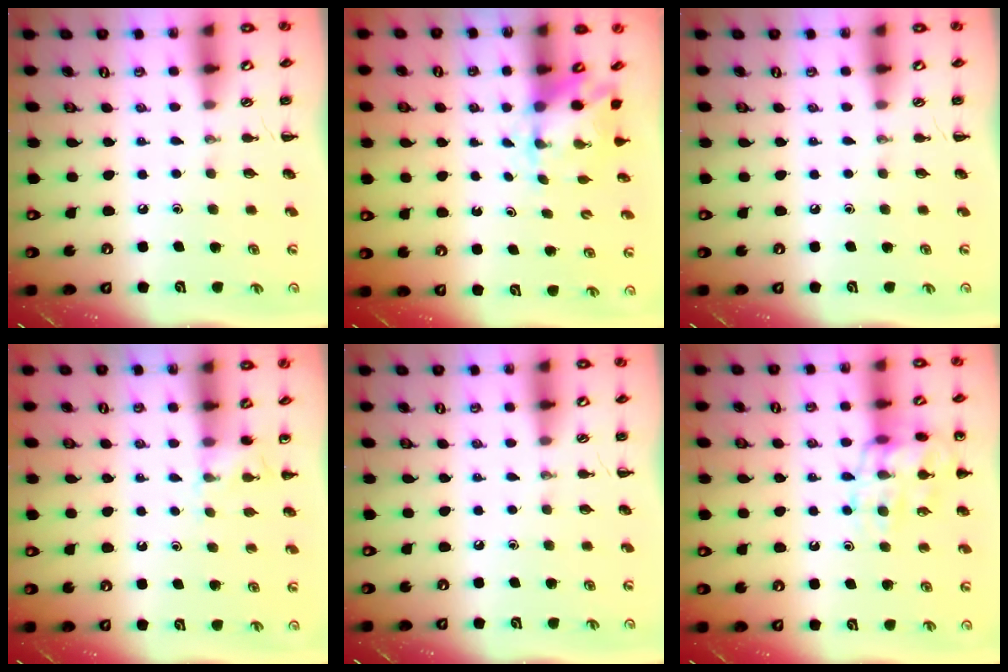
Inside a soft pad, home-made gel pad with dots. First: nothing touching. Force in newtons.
{"total": 2.5, "press": 2.3, "slide": 1.0}
{"total": 0.0}
{"total": 5.2, "press": 5.0, "slide": 1.5}
{"total": 0.0}
{"total": 16.5, "press": 16.4, "slide": 2.2}